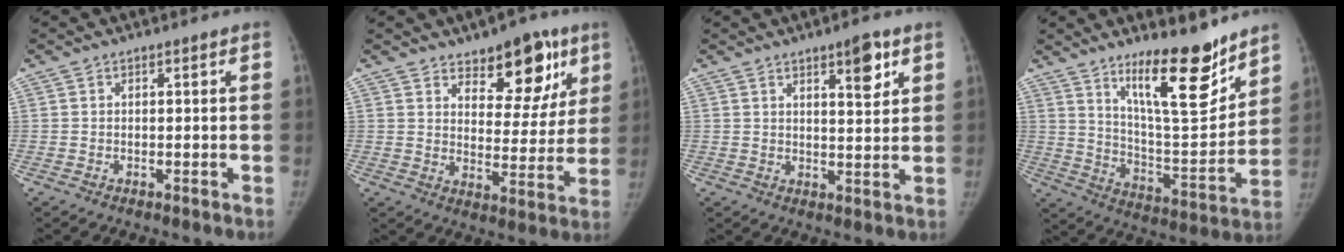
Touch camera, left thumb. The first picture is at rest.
{"total": 13.6, "force": [8.4, 6.8, 8.3], "torque": [-0.054, -0.049, 0.123]}
{"total": 6.4, "force": [3.5, 1.9, 5.0], "torque": [-0.059, -0.021, 0.051]}
{"total": 17.6, "force": [12.4, 4.5, 11.8], "torque": [-0.145, -0.098, 0.210]}